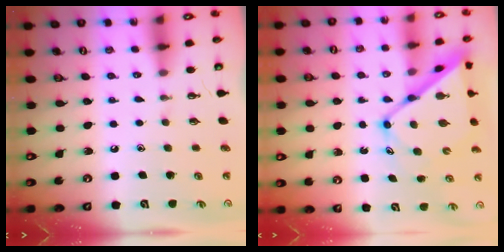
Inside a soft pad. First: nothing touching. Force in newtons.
{"total": 14.5, "press": 14.5, "slide": 1.0}